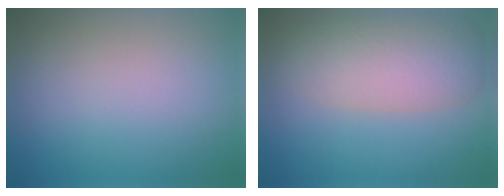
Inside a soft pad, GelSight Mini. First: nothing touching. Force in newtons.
{"total": 5.9, "press": 5.9, "slide": 0.3}